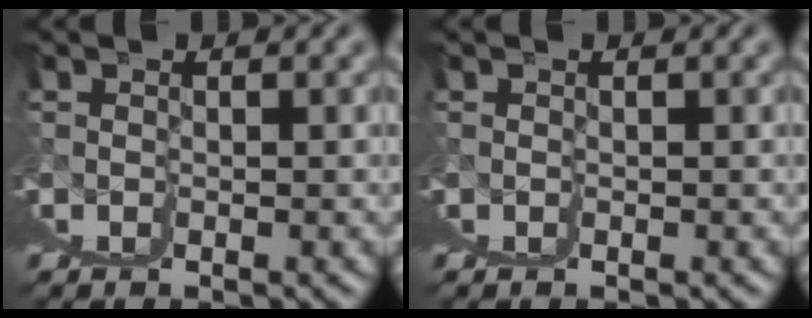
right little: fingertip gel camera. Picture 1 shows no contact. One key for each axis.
{"total": 0.0}